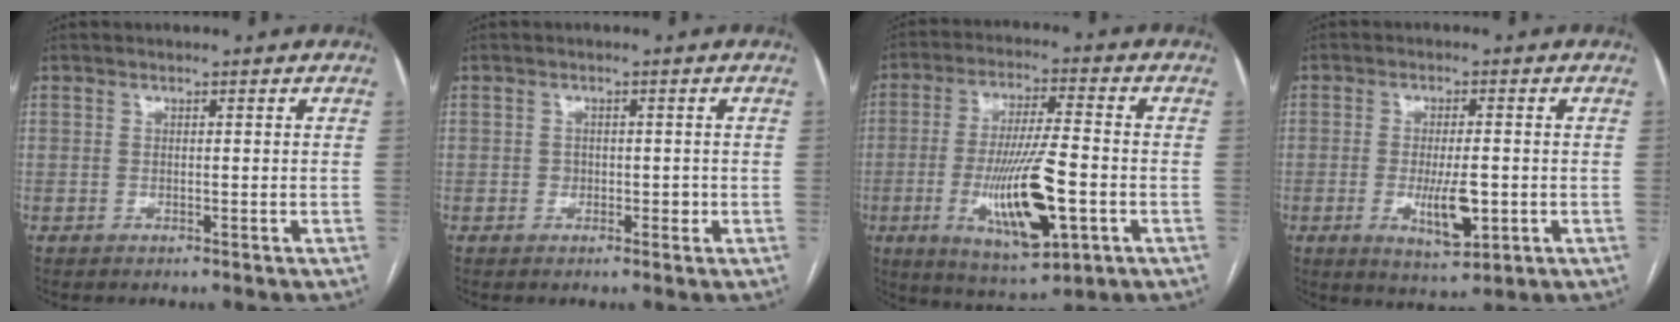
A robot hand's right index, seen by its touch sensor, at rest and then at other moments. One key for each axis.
{"total": 1.6, "fx": -0.4, "fy": 1.3, "fz": 0.8, "tx": -0.010, "ty": 0.003, "tz": -0.004}
{"total": 14.5, "fx": -3.8, "fy": 2.8, "fz": 13.7, "tx": -0.255, "ty": -0.015, "tz": -0.058}
{"total": 6.9, "fx": -1.6, "fy": 1.9, "fz": 6.4, "tx": -0.115, "ty": -0.012, "tz": -0.021}